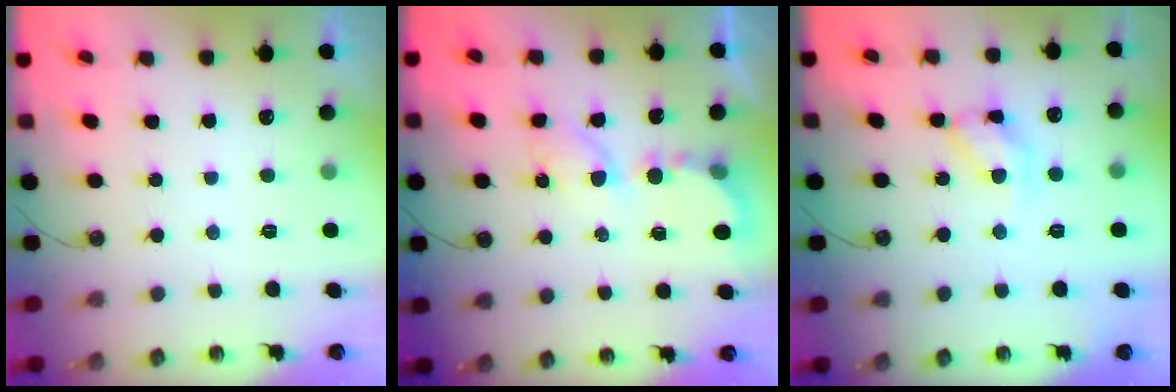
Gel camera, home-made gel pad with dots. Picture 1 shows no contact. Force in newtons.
{"total": 6.2, "press": 6.2, "slide": 0.6}
{"total": 10.6, "press": 10.5, "slide": 0.9}